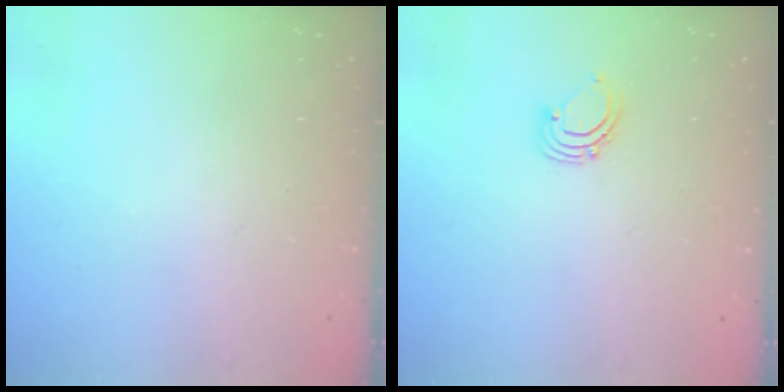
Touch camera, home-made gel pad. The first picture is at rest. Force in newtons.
{"total": 2.9, "press": 2.9, "slide": 0.2}